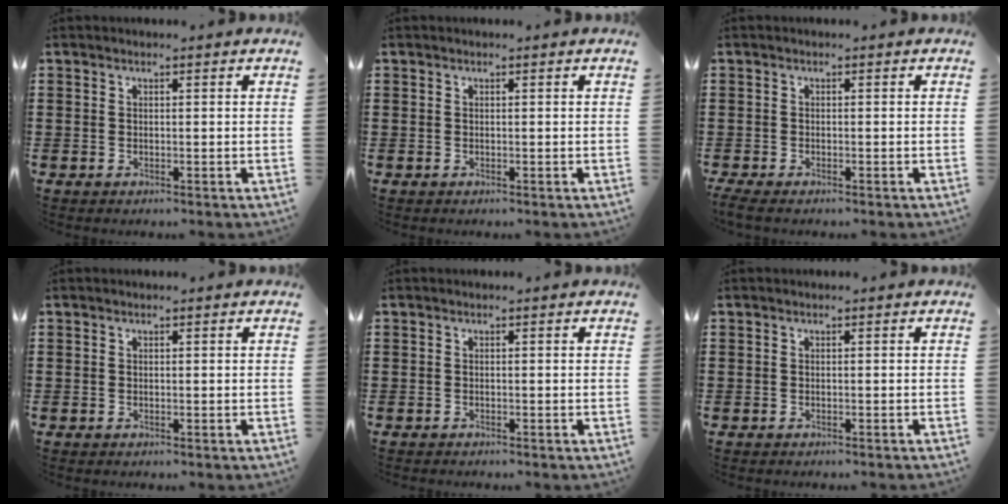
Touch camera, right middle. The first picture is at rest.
{"total": 0.0}
{"total": 1.2, "force": [-1.1, 0.2, 0.5], "torque": [-0.018, -0.004, -0.023]}
{"total": 0.0}
{"total": 0.6, "force": [-0.6, 0.1, 0.0], "torque": [-0.001, 0.001, -0.013]}
{"total": 0.5, "force": [-0.5, 0.0, 0.1], "torque": [-0.003, 0.000, -0.011]}